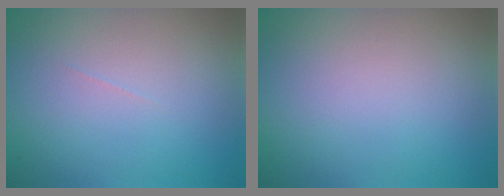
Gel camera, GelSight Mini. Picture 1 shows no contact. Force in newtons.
{"total": 0.0}